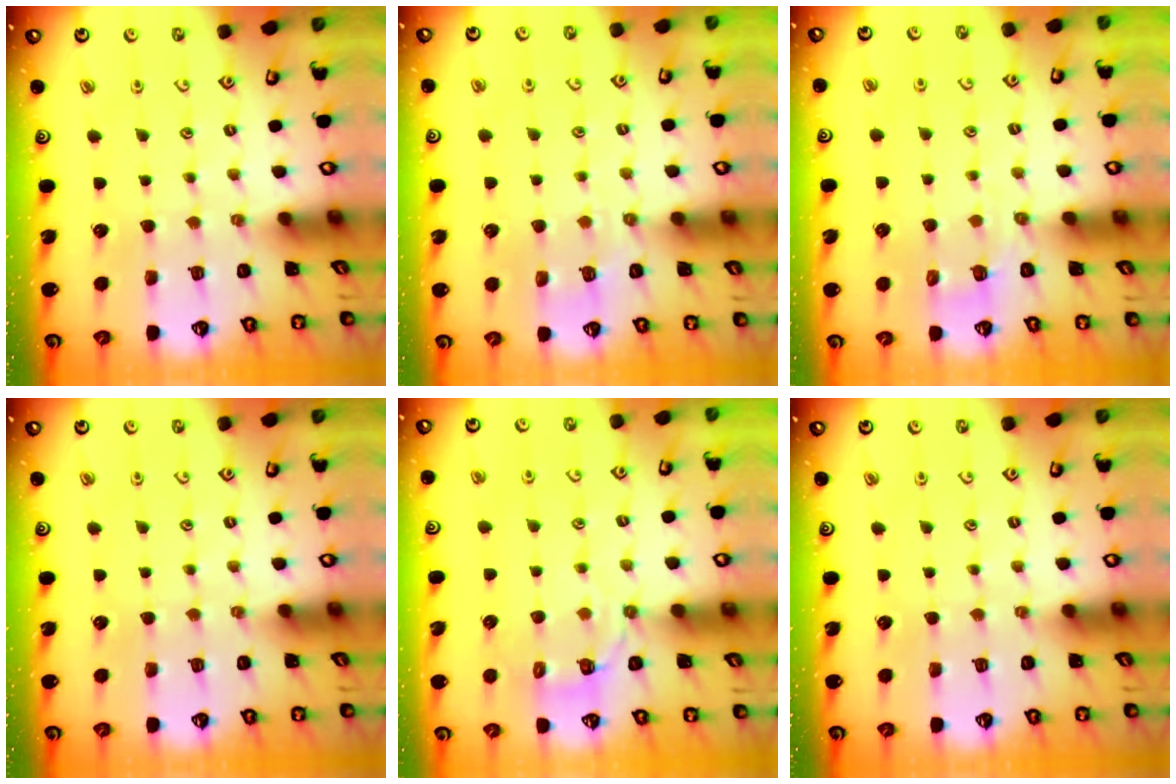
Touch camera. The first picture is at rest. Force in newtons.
{"total": 2.8, "press": 2.5, "slide": 1.3}
{"total": 2.1, "press": 1.0, "slide": 1.9}
{"total": 0.0}
{"total": 4.4, "press": 4.0, "slide": 1.9}
{"total": 0.0}